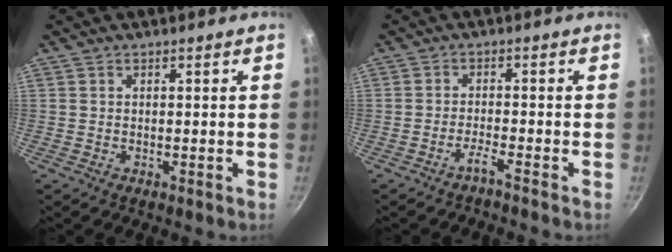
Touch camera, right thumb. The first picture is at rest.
{"total": 2.0, "force": [-1.7, -0.3, 1.0], "torque": [-0.029, 0.017, -0.032]}